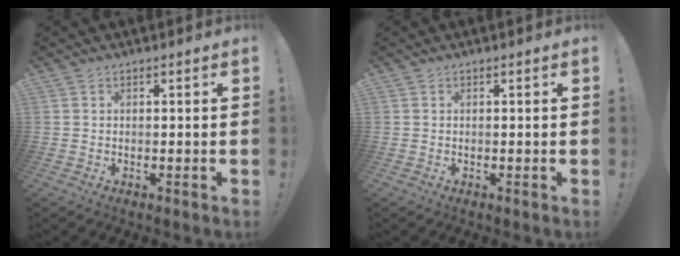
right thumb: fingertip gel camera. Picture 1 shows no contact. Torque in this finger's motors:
{"motor_torque": [-0.03, 0.03, -0.08, 0.02, 0.01]}